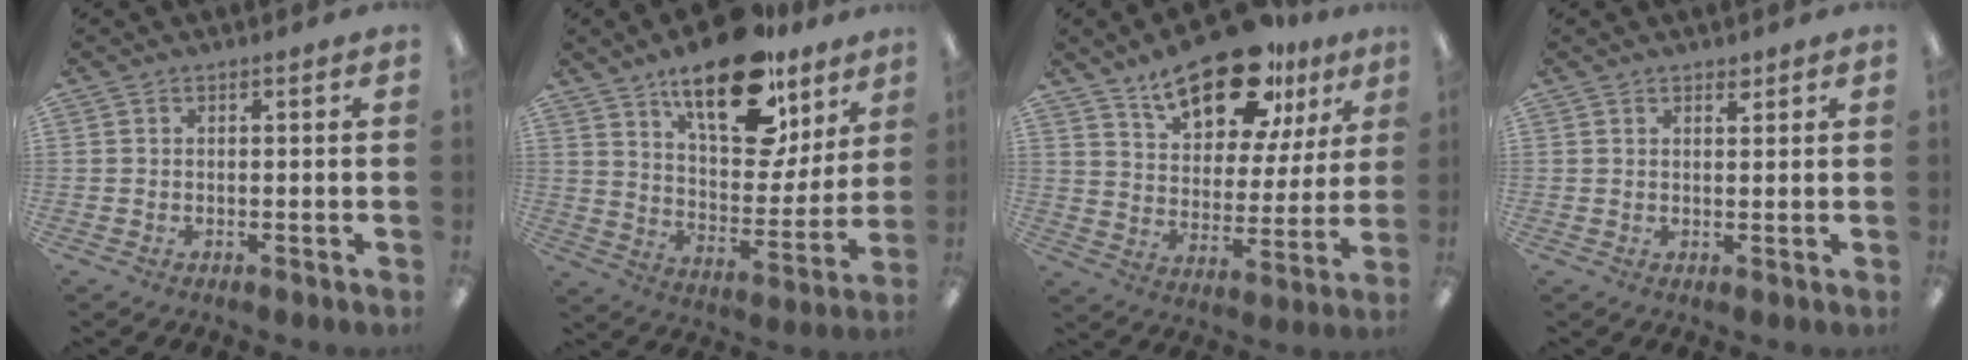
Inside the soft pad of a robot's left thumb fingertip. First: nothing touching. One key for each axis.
{"total": 22.3, "fx": 14.7, "fy": 10.0, "fz": 13.5, "tx": -0.198, "ty": -0.087, "tz": 0.249}
{"total": 20.0, "fx": 13.7, "fy": 9.0, "fz": 11.4, "tx": -0.173, "ty": -0.071, "tz": 0.232}
{"total": 1.9, "fx": 1.5, "fy": 0.7, "fz": 0.8, "tx": -0.008, "ty": -0.003, "tz": 0.026}